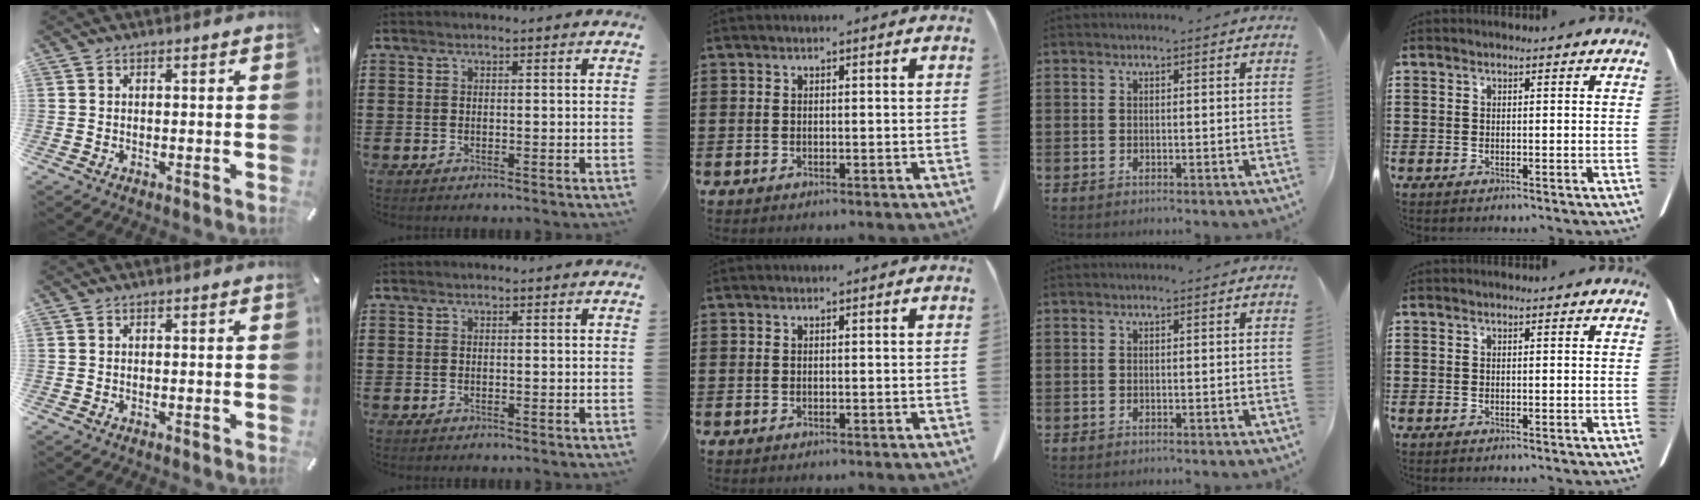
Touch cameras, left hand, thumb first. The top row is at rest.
{}